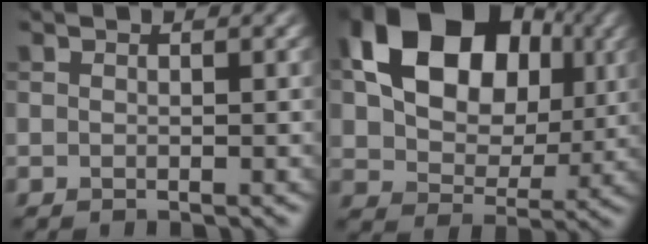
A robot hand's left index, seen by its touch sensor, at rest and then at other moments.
{"total": 14.8, "force": [4.5, 10.1, 9.9], "torque": [-0.163, 0.019, 0.067]}